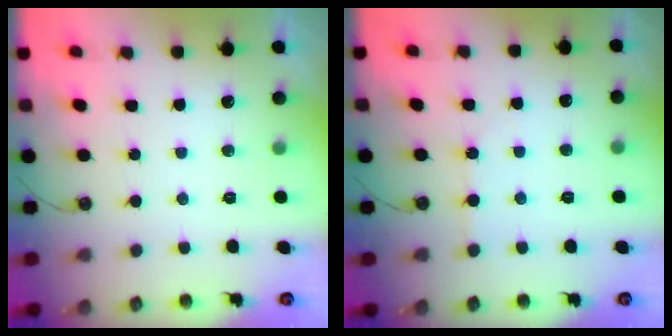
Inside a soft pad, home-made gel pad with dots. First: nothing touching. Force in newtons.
{"total": 3.0, "press": 3.0, "slide": 0.5}